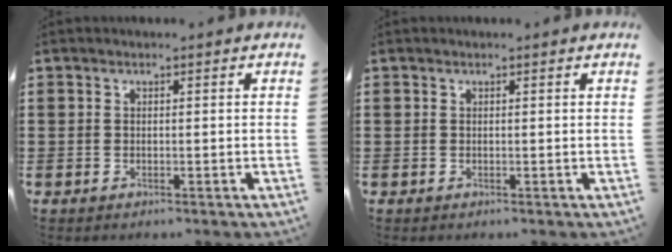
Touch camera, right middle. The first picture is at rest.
{"total": 0.0}